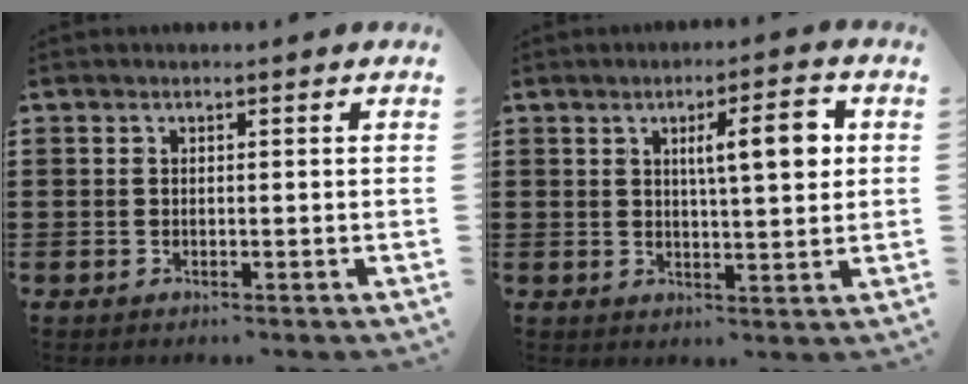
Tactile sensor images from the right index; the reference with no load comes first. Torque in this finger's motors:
{"motor_torque": [0.30, -0.22, 0.57, 0.13]}